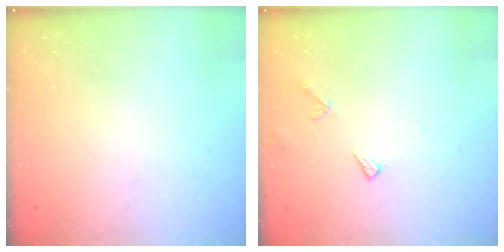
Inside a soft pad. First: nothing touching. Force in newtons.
{"total": 6.9, "press": 6.9, "slide": 0.5}